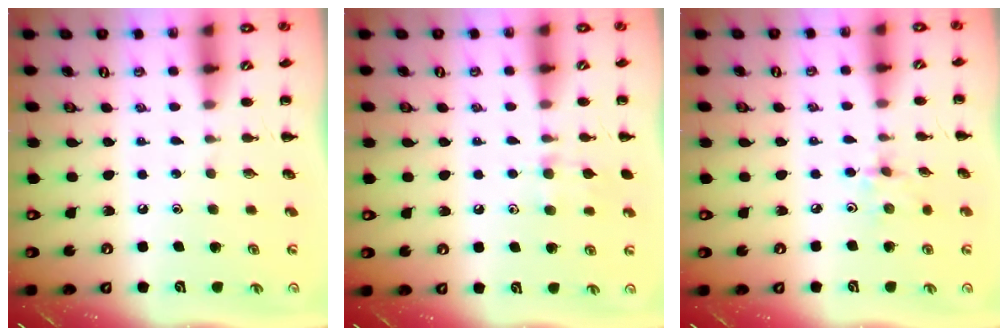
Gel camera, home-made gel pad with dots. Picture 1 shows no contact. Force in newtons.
{"total": 8.0, "press": 7.6, "slide": 2.7}
{"total": 2.9, "press": 2.7, "slide": 0.9}